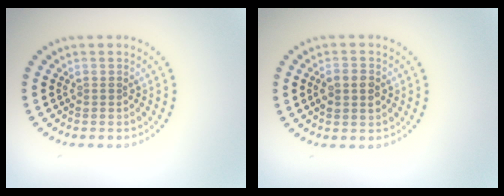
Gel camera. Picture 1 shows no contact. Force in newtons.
{"total": 2.2, "press": 2.2, "slide": 0.1}